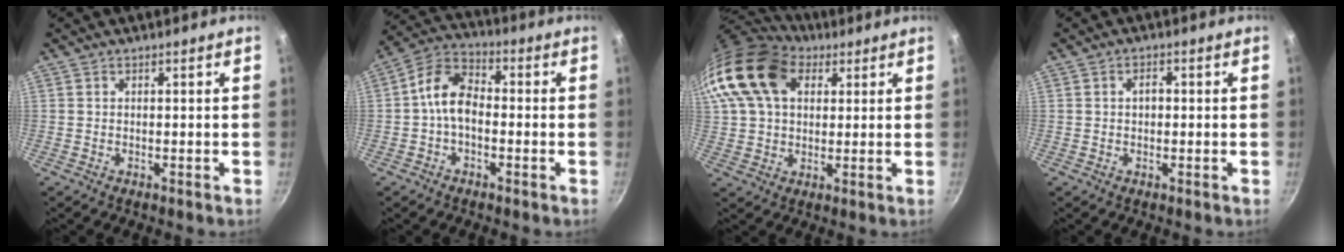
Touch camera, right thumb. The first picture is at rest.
{"total": 8.4, "force": [-1.1, 5.5, 6.3], "torque": [-0.099, 0.036, -0.035]}
{"total": 19.5, "force": [7.2, 13.4, 12.2], "torque": [-0.248, 0.018, 0.121]}
{"total": 2.1, "force": [0.0, 1.4, 1.5], "torque": [-0.019, 0.008, -0.001]}